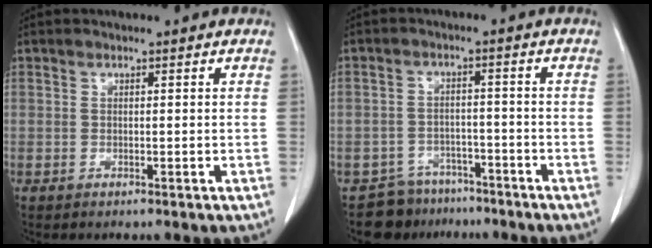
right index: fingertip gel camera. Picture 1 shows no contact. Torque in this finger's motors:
{"motor_torque": [-1.71, -0.10, -1.05, -0.21]}